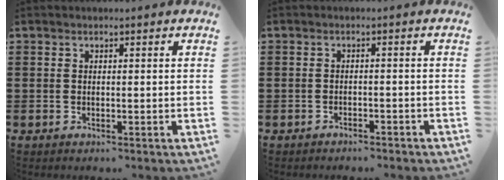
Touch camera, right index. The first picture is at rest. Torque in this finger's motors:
{"motor_torque": [1.16, -0.98, 0.37, -0.01]}